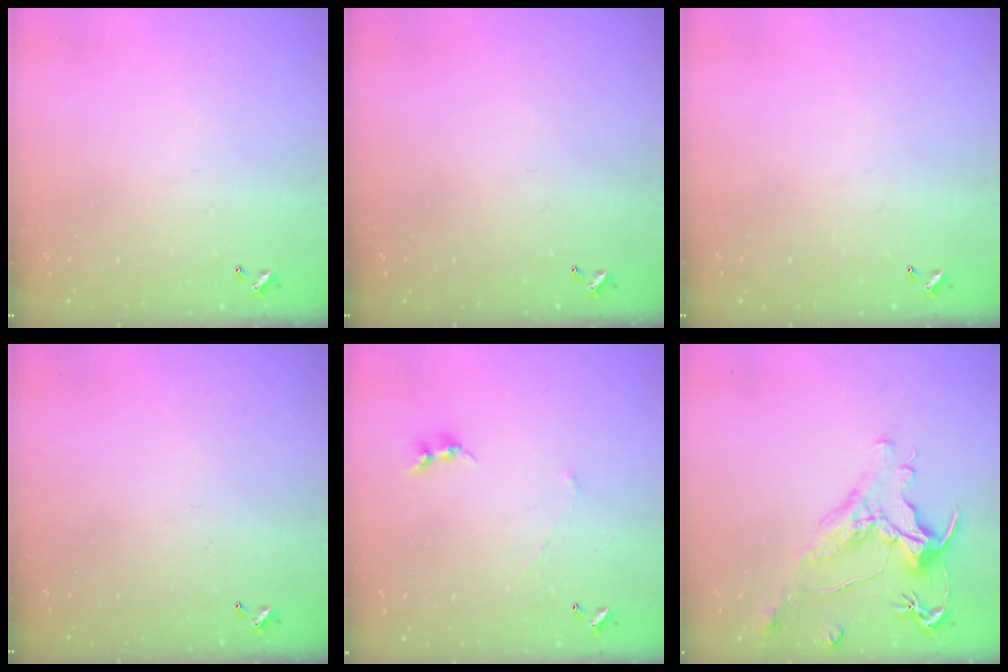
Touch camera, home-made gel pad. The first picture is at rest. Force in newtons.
{"total": 0.0}
{"total": 0.0}
{"total": 0.0}
{"total": 0.0}
{"total": 1.5, "press": 0.7, "slide": 1.3}